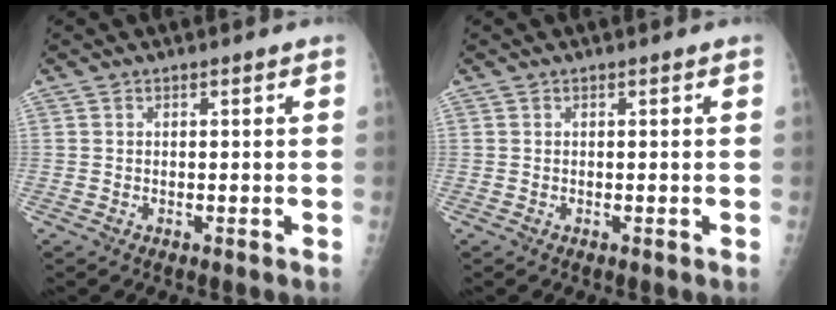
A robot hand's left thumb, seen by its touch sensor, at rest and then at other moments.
{"total": 0.0}